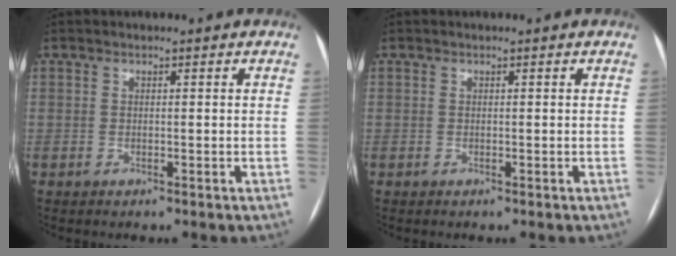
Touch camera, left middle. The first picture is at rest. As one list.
[{"total": 0.0}]